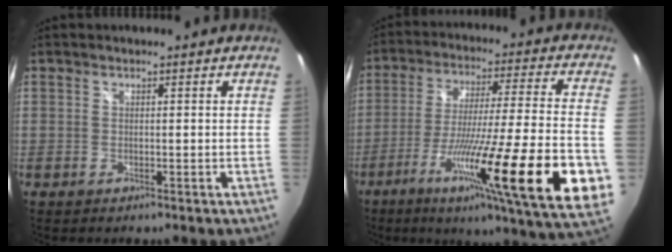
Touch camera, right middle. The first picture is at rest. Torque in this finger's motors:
{"motor_torque": [2.14, 0.00, 1.05, 0.21]}